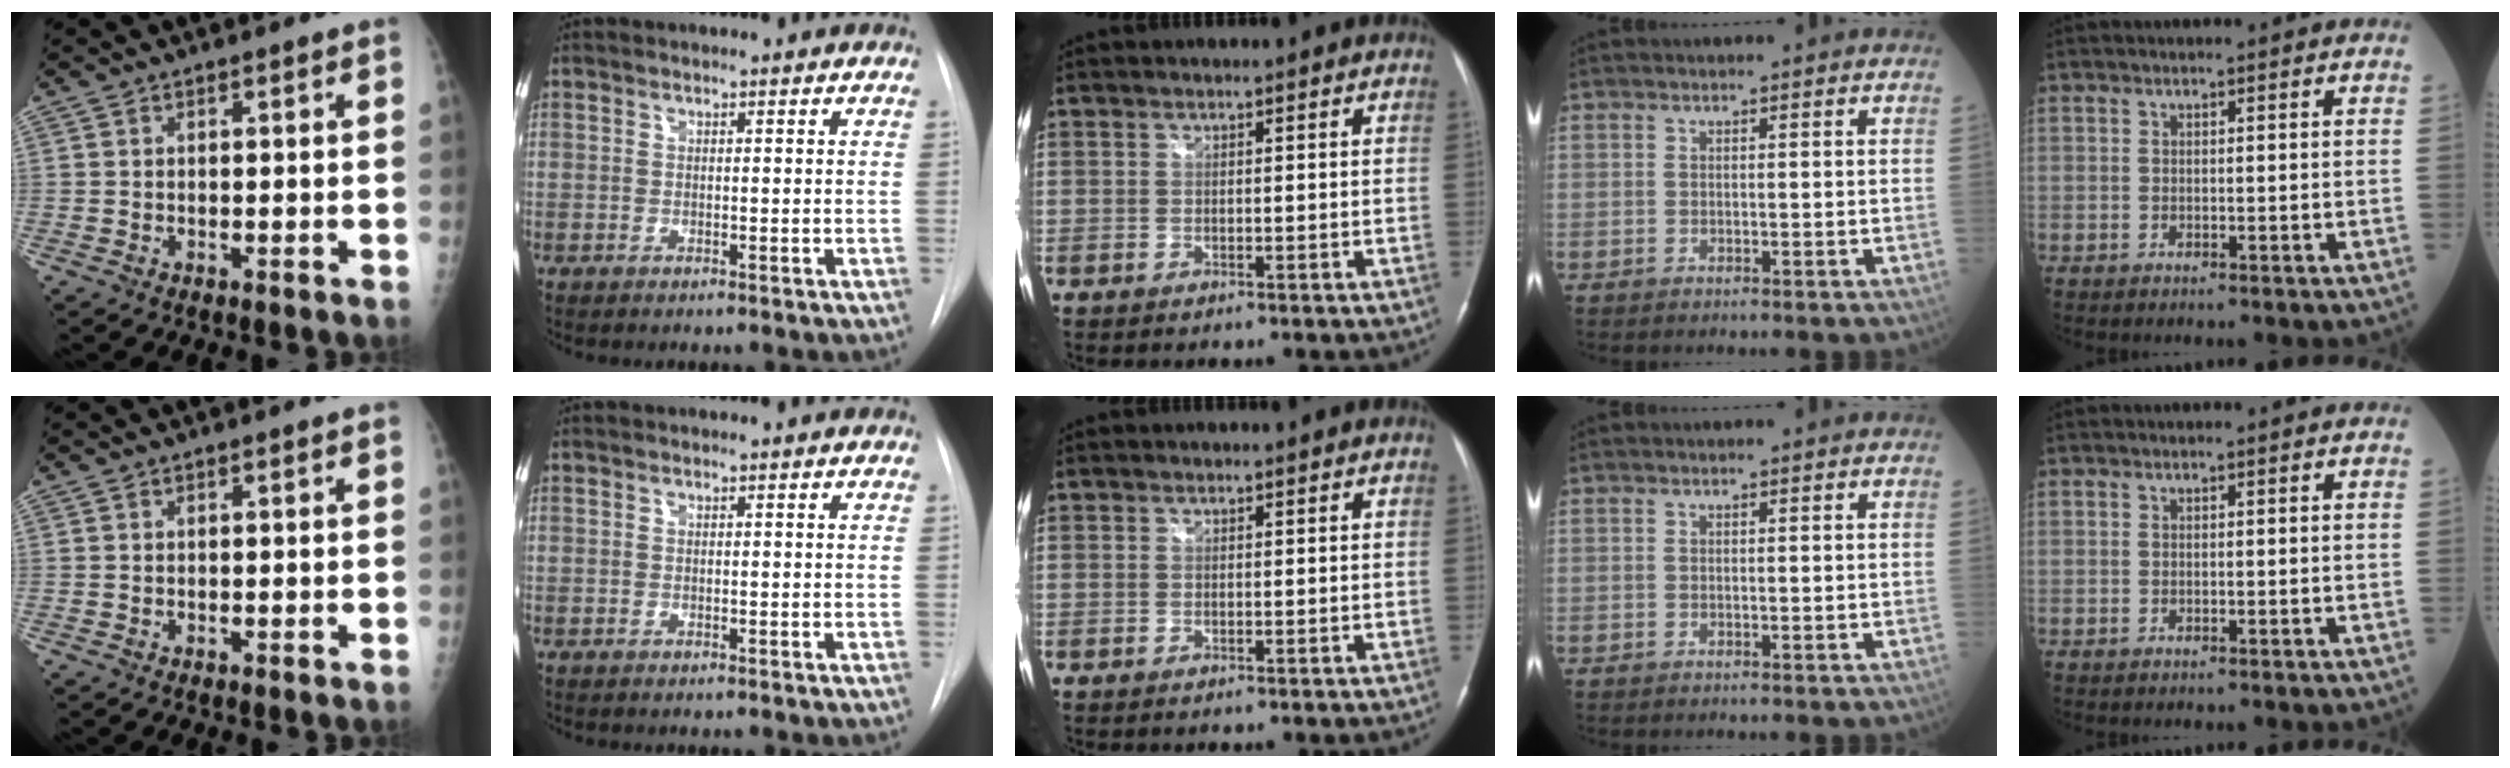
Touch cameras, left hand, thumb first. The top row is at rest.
{}